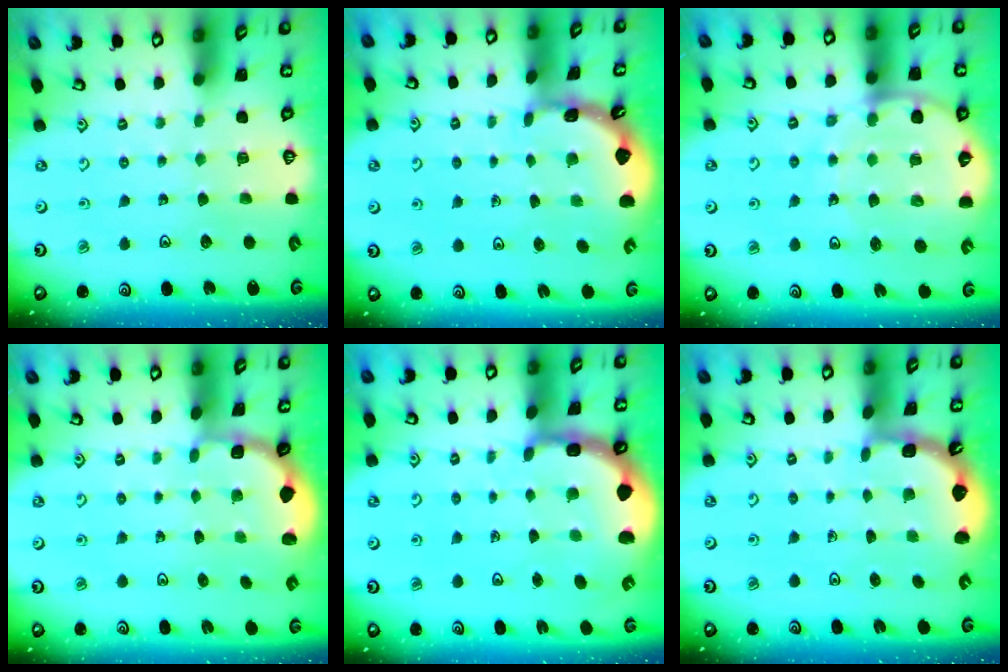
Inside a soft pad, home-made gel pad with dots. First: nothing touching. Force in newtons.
{"total": 1.8, "press": 1.8, "slide": 0.1}
{"total": 10.8, "press": 10.4, "slide": 3.0}
{"total": 1.9, "press": 1.8, "slide": 0.7}
{"total": 4.6, "press": 4.5, "slide": 1.1}
{"total": 2.0, "press": 2.0, "slide": 0.2}